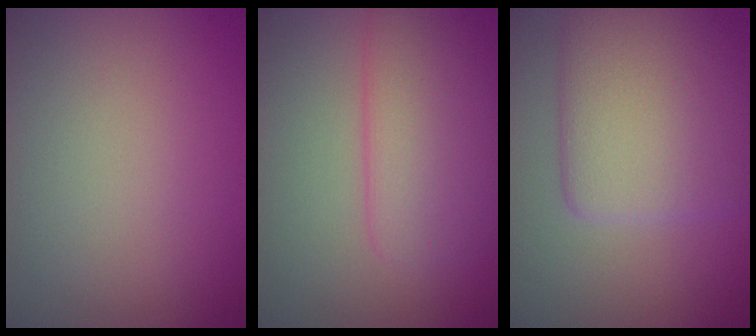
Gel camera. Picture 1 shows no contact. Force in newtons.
{"total": 4.4, "press": 4.4, "slide": 0.1}
{"total": 6.6, "press": 6.6, "slide": 0.3}